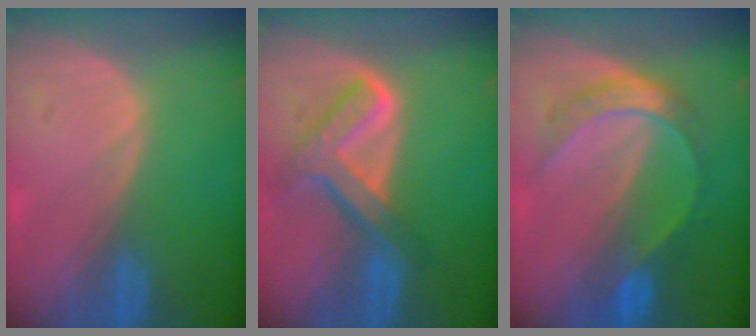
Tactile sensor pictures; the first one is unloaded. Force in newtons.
{"total": 8.0, "press": 6.7, "slide": 4.3}
{"total": 6.1, "press": 6.1, "slide": 0.3}